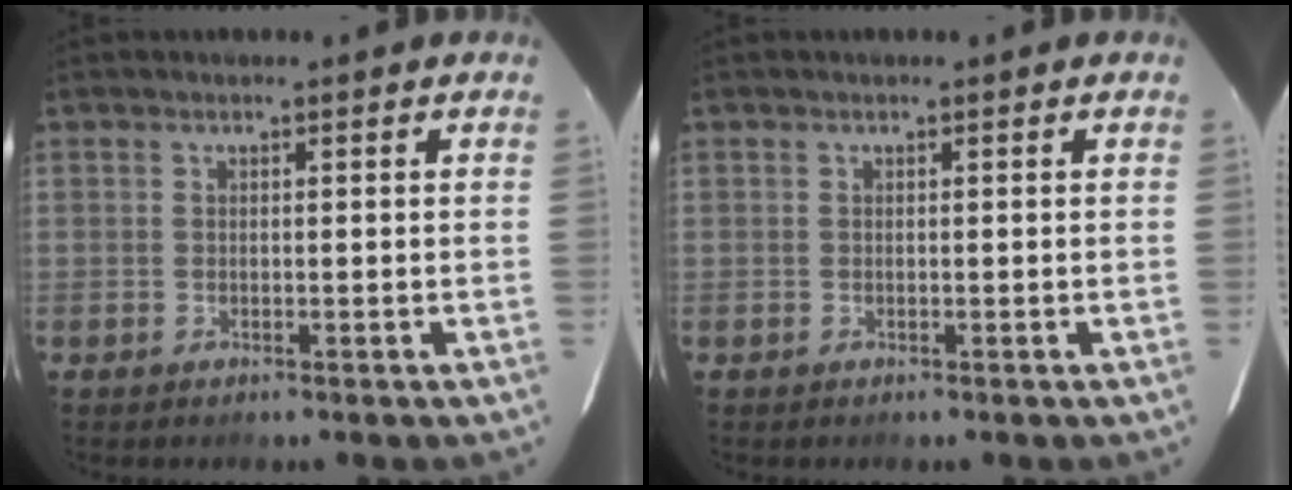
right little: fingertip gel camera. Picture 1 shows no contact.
{"total": 0.0}